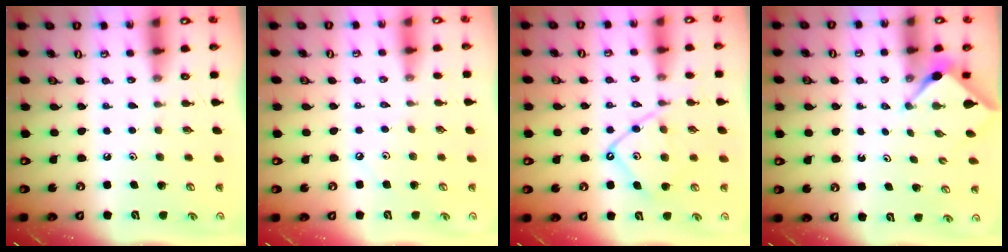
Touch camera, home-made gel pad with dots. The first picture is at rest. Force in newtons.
{"total": 2.0, "press": 1.9, "slide": 0.4}
{"total": 10.9, "press": 10.8, "slide": 1.1}
{"total": 2.9, "press": 2.9, "slide": 0.4}